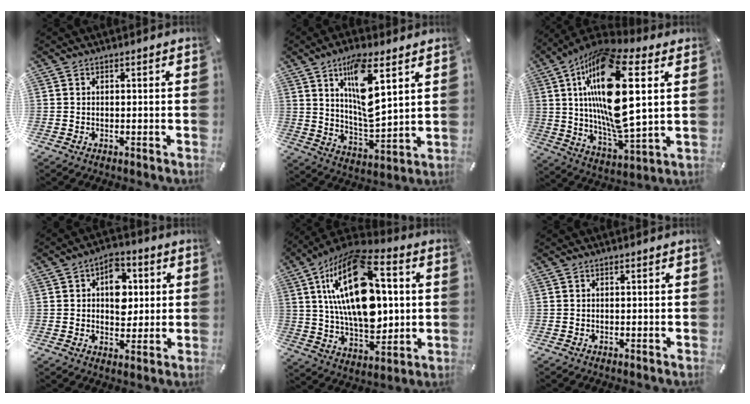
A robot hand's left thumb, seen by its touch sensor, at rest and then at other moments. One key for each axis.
{"total": 13.4, "fx": 6.9, "fy": 4.5, "fz": 10.6, "tx": -0.193, "ty": -0.027, "tz": 0.117}
{"total": 23.0, "fx": 6.5, "fy": 7.6, "fz": 20.7, "tx": -0.423, "ty": -0.031, "tz": 0.095}
{"total": 9.6, "fx": 1.8, "fy": 7.0, "fz": 6.2, "tx": -0.072, "ty": -0.001, "tz": 0.026}
{"total": 25.5, "fx": 5.8, "fy": 14.4, "fz": 20.2, "tx": -0.394, "ty": -0.021, "tz": 0.091}
{"total": 0.0}